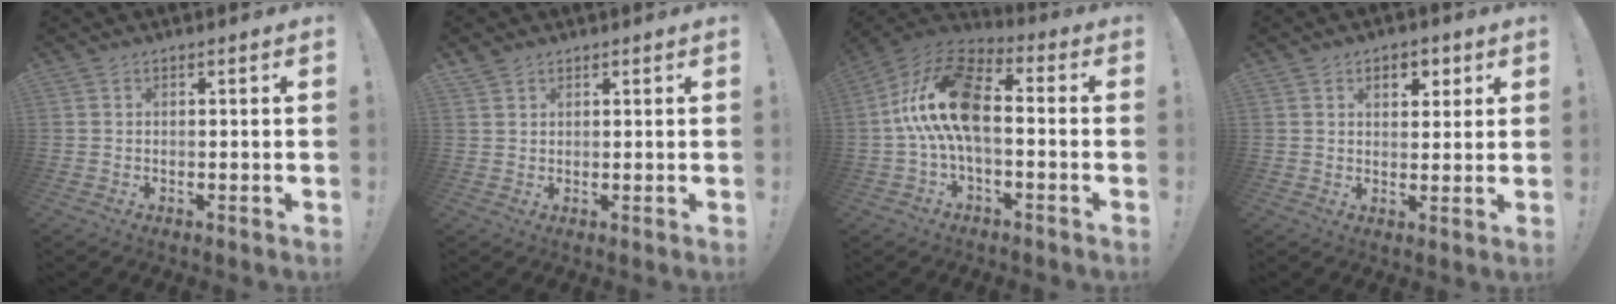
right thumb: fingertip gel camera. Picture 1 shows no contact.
{"total": 1.9, "force": [1.6, 1.0, 0.4], "torque": [-0.003, -0.010, 0.030]}
{"total": 17.1, "force": [-0.1, 8.6, 14.9], "torque": [-0.285, 0.018, 0.002]}
{"total": 5.9, "force": [2.6, 4.0, 3.5], "torque": [-0.038, -0.005, 0.043]}